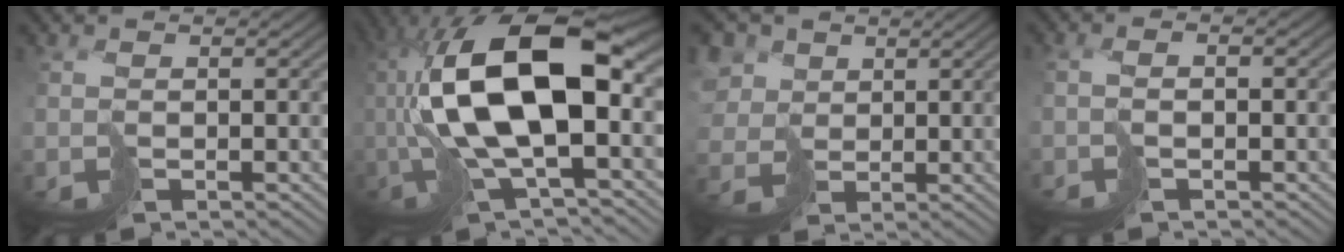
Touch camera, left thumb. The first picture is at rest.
{"total": 16.0, "force": [-0.3, 6.2, 14.8], "torque": [-0.310, 0.009, -0.009]}
{"total": 7.2, "force": [1.8, 5.9, 3.7], "torque": [-0.128, 0.010, 0.030]}
{"total": 2.3, "force": [-0.9, 0.8, 2.0], "torque": [-0.043, 0.003, -0.022]}